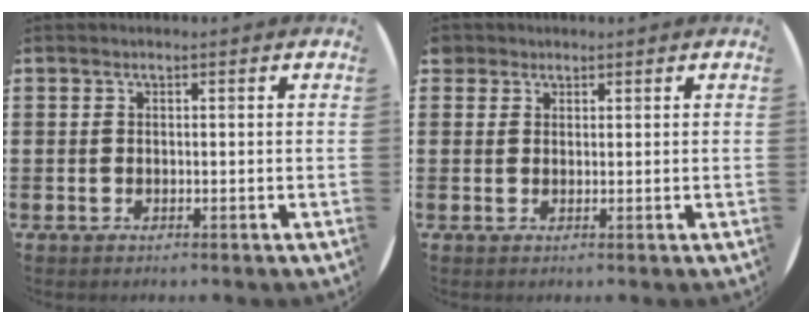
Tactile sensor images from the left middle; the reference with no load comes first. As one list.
[{"total": 1.3, "force": [1.1, 0.7, -0.1], "torque": [0.007, 0.001, 0.020]}]